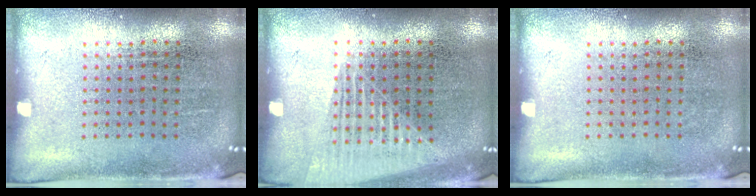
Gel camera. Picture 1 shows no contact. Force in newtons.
{"total": 1.3, "press": 1.3, "slide": 0.4}
{"total": 0.0}